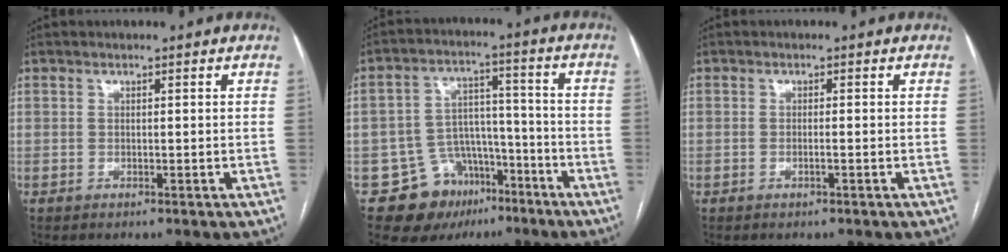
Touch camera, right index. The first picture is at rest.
{"total": 10.8, "force": [-6.5, 7.9, 3.4], "torque": [-0.046, 0.046, -0.092]}
{"total": 0.9, "force": [-0.3, 0.0, 0.8], "torque": [-0.017, 0.000, -0.003]}